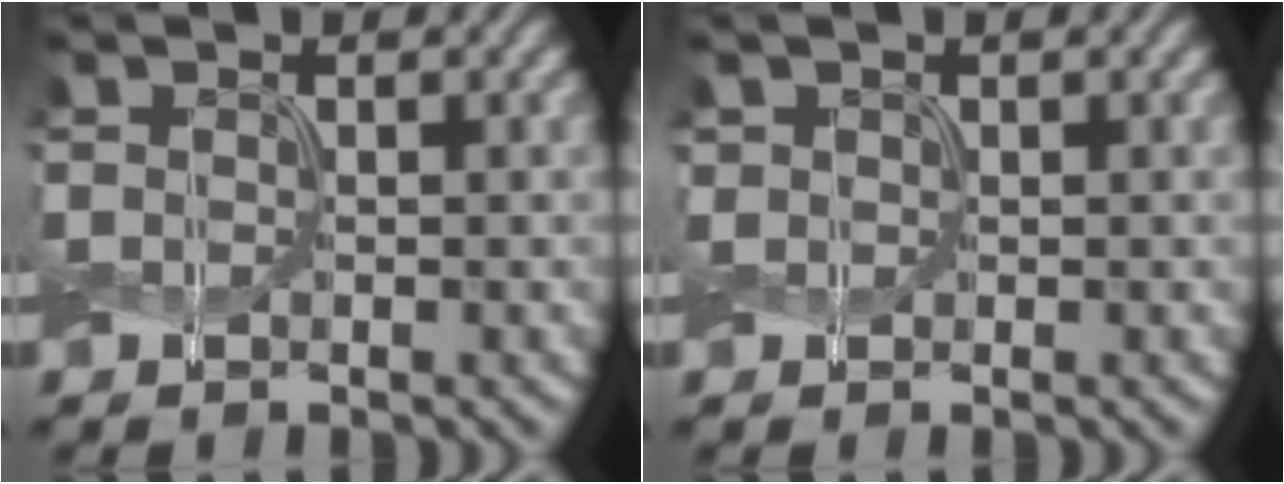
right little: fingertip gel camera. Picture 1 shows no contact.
{"total": 0.6, "force": [0.3, 0.5, 0.1], "torque": [-0.004, 0.001, 0.006]}